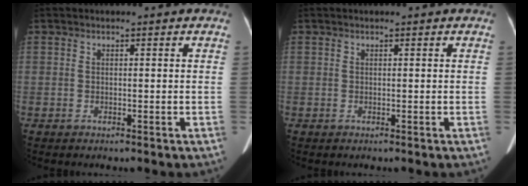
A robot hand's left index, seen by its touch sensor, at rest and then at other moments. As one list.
[{"total": 0.0}]